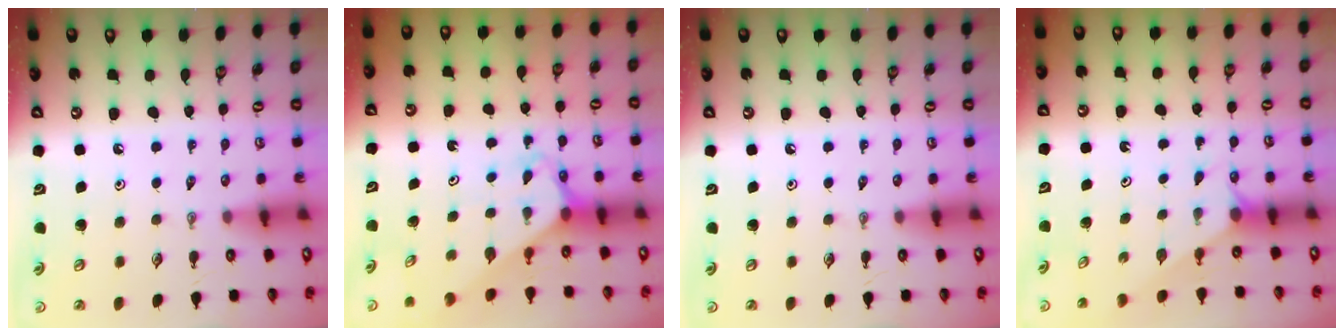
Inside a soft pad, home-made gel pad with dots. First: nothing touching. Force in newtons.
{"total": 2.6, "press": 2.6, "slide": 0.2}
{"total": 0.0}
{"total": 0.9, "press": 0.9, "slide": 0.2}